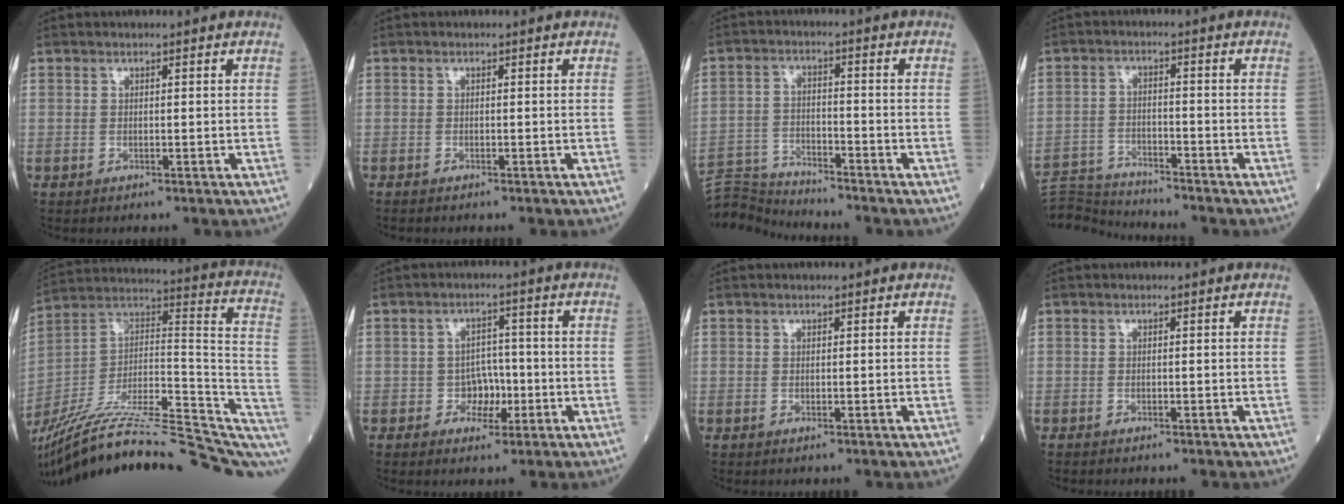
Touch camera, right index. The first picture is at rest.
{"total": 0.9, "force": [-0.9, 0.1, 0.2], "torque": [-0.008, -0.002, -0.016]}
{"total": 8.1, "force": [-8.1, -1.0, -0.3], "torque": [0.002, -0.003, -0.152]}
{"total": 8.7, "force": [-8.7, -0.7, 0.2], "torque": [-0.006, -0.001, -0.158]}
{"total": 31.6, "force": [-24.5, 5.4, 19.2], "torque": [-0.256, 0.002, -0.375]}
{"total": 3.9, "force": [-1.3, 3.0, 2.1], "torque": [-0.022, 0.010, -0.020]}
{"total": 0.0}
{"total": 0.7, "force": [-0.6, 0.0, 0.1], "torque": [-0.006, -0.002, -0.013]}